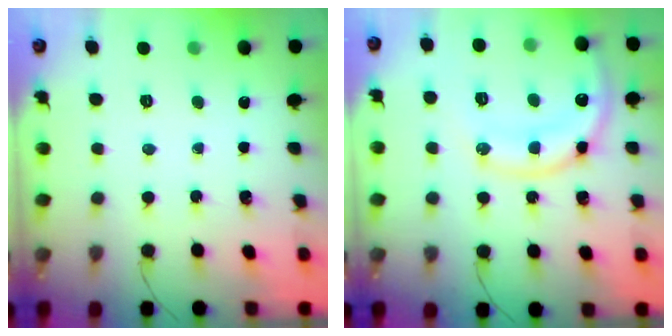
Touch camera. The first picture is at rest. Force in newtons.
{"total": 15.1, "press": 15.0, "slide": 2.0}